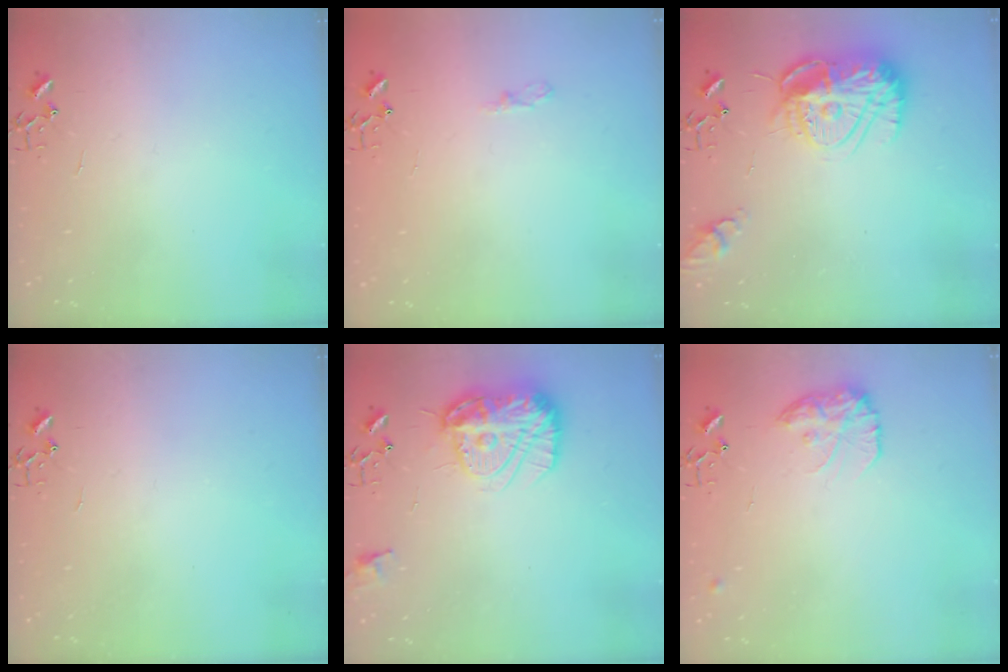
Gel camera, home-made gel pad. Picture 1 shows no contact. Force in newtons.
{"total": 5.0, "press": 4.9, "slide": 0.6}
{"total": 15.2, "press": 15.1, "slide": 1.2}
{"total": 0.0}
{"total": 15.6, "press": 15.5, "slide": 1.6}
{"total": 13.1, "press": 13.0, "slide": 0.7}